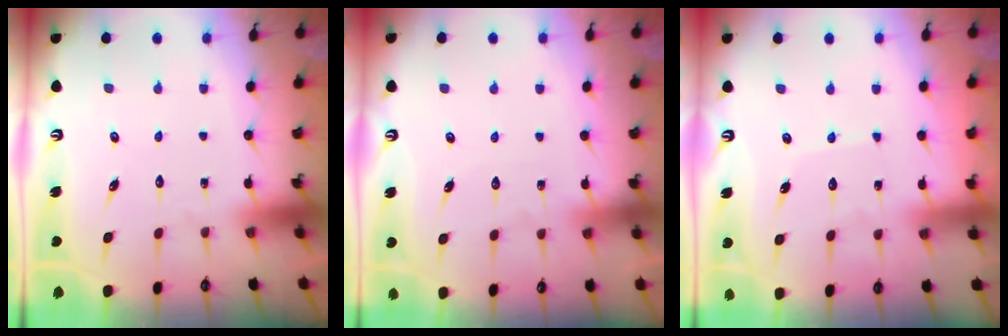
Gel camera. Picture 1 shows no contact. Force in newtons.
{"total": 5.1, "press": 5.1, "slide": 0.6}
{"total": 3.6, "press": 3.5, "slide": 0.4}